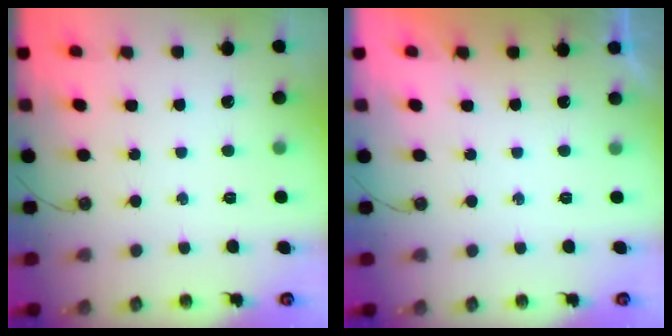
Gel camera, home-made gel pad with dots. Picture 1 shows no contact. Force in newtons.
{"total": 0.0}